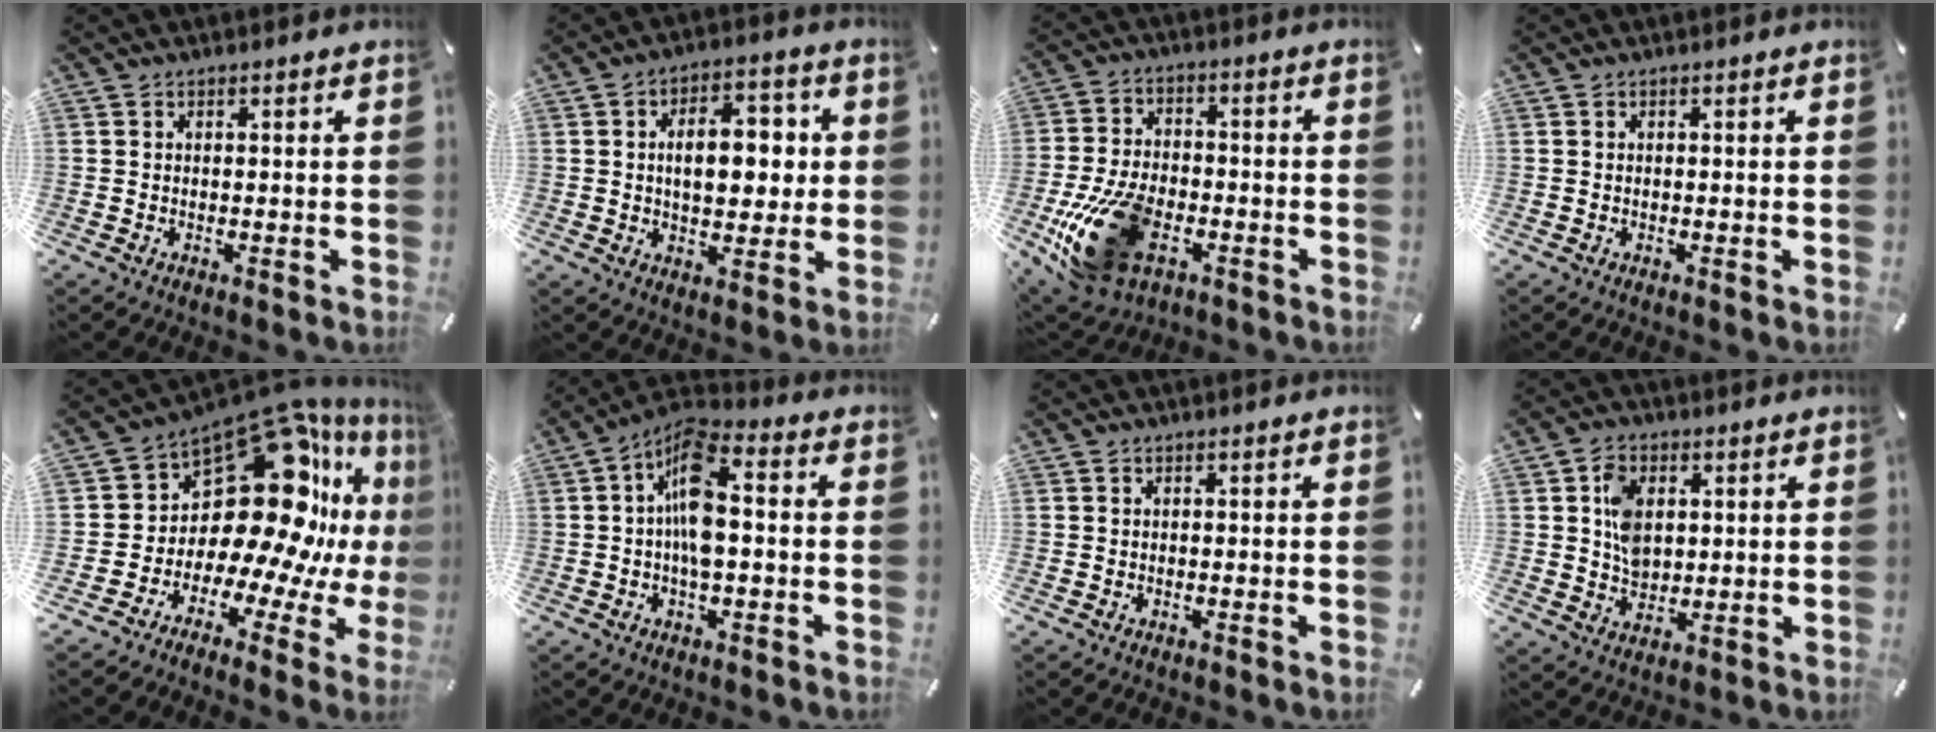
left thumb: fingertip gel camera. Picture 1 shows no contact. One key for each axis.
{"total": 11.5, "fx": 1.4, "fy": 7.1, "fz": 9.0, "tx": -0.119, "ty": 0.000, "tz": 0.019}
{"total": 18.5, "fx": -6.8, "fy": 11.4, "fz": 12.9, "tx": -0.248, "ty": 0.026, "tz": -0.105}
{"total": 0.0}
{"total": 23.8, "fx": 10.4, "fy": 13.6, "fz": 16.5, "tx": -0.233, "ty": -0.128, "tz": 0.196}
{"total": 10.6, "fx": -0.4, "fy": 4.7, "fz": 9.4, "tx": -0.192, "ty": 0.005, "tz": -0.006}
{"total": 0.0}
{"total": 7.8, "fx": 1.6, "fy": 6.1, "fz": 4.5, "tx": -0.075, "ty": 0.006, "tz": 0.031}